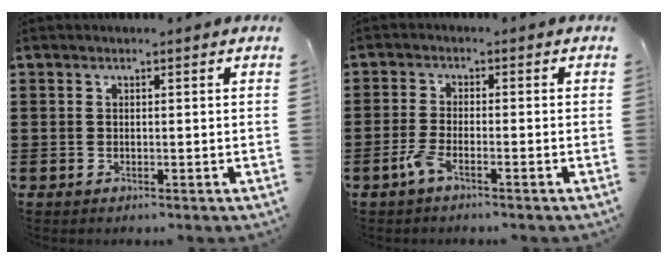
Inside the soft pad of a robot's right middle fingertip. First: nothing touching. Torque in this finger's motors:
{"motor_torque": [-0.13, -0.05, 0.06, 0.02]}